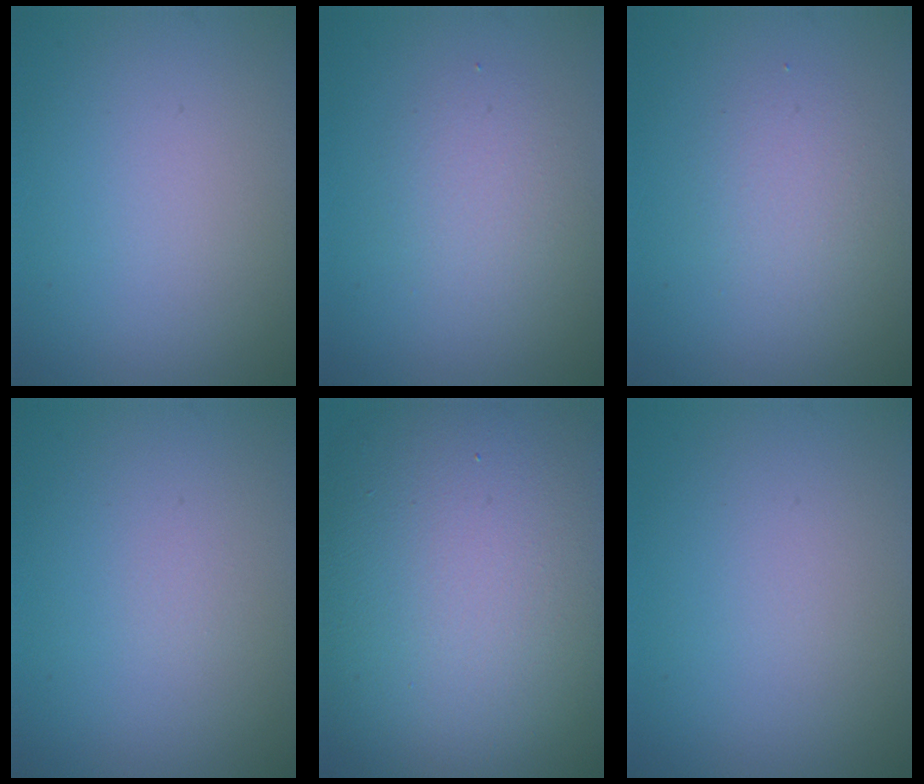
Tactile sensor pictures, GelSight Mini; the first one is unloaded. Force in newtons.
{"total": 2.4, "press": 2.4, "slide": 0.2}
{"total": 2.2, "press": 2.2, "slide": 0.0}
{"total": 0.0}
{"total": 17.5, "press": 17.5, "slide": 0.8}
{"total": 1.6, "press": 1.6, "slide": 0.0}